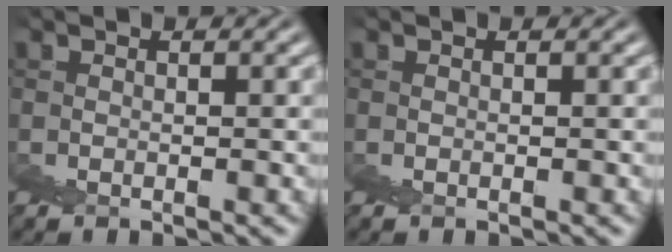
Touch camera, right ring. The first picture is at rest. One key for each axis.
{"total": 0.0}